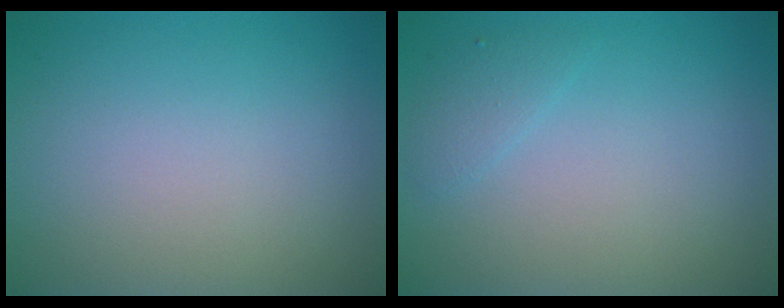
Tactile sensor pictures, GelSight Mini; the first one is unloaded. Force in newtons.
{"total": 1.2, "press": 1.2, "slide": 0.1}